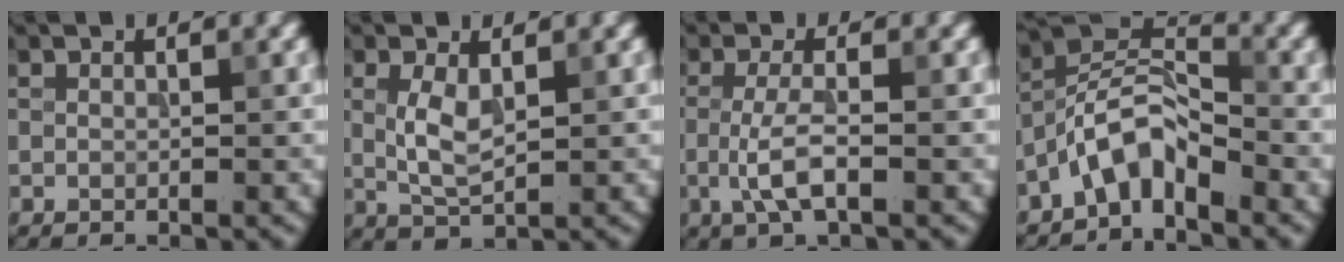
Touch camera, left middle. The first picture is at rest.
{"total": 2.9, "force": [0.5, 1.2, 2.6], "torque": [-0.061, -0.001, 0.014]}
{"total": 3.1, "force": [-0.8, 0.8, 2.9], "torque": [-0.064, -0.003, -0.022]}
{"total": 4.9, "force": [-3.2, 1.8, 3.2], "torque": [-0.059, 0.018, -0.068]}